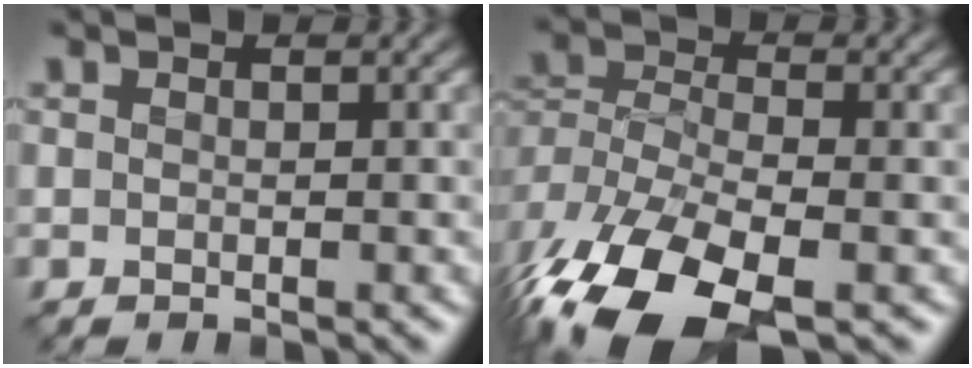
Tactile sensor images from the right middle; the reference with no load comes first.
{"total": 12.3, "force": [-6.4, 6.0, 8.6], "torque": [-0.189, -0.023, -0.108]}